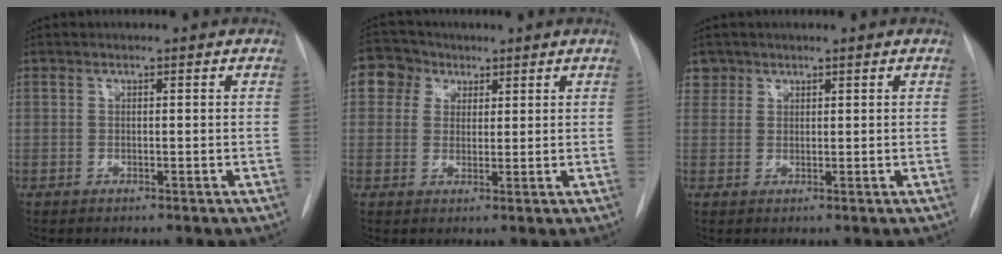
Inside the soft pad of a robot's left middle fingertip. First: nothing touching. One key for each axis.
{"total": 5.1, "fx": 2.2, "fy": 4.6, "fz": 0.7, "tx": -0.014, "ty": 0.022, "tz": 0.042}
{"total": 1.9, "fx": 1.3, "fy": 1.4, "fz": -0.3, "tx": 0.017, "ty": 0.007, "tz": 0.018}